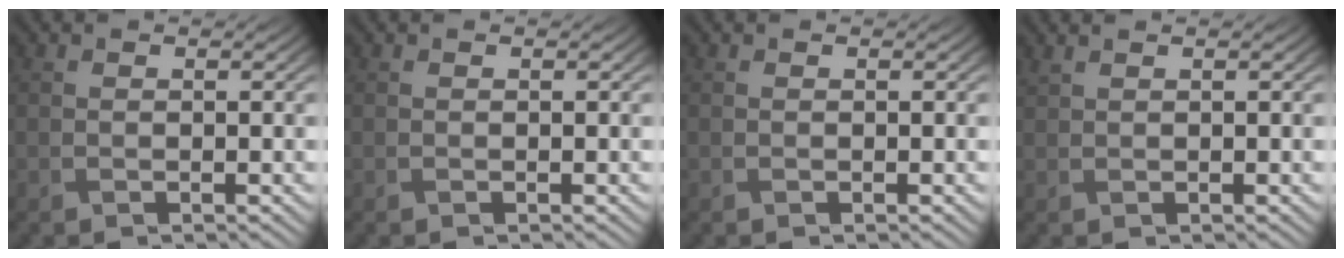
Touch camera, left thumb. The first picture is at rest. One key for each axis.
{"total": 0.0}
{"total": 0.0}
{"total": 0.8, "fx": 0.7, "fy": 0.0, "fz": 0.3, "tx": -0.012, "ty": 0.004, "tz": 0.017}